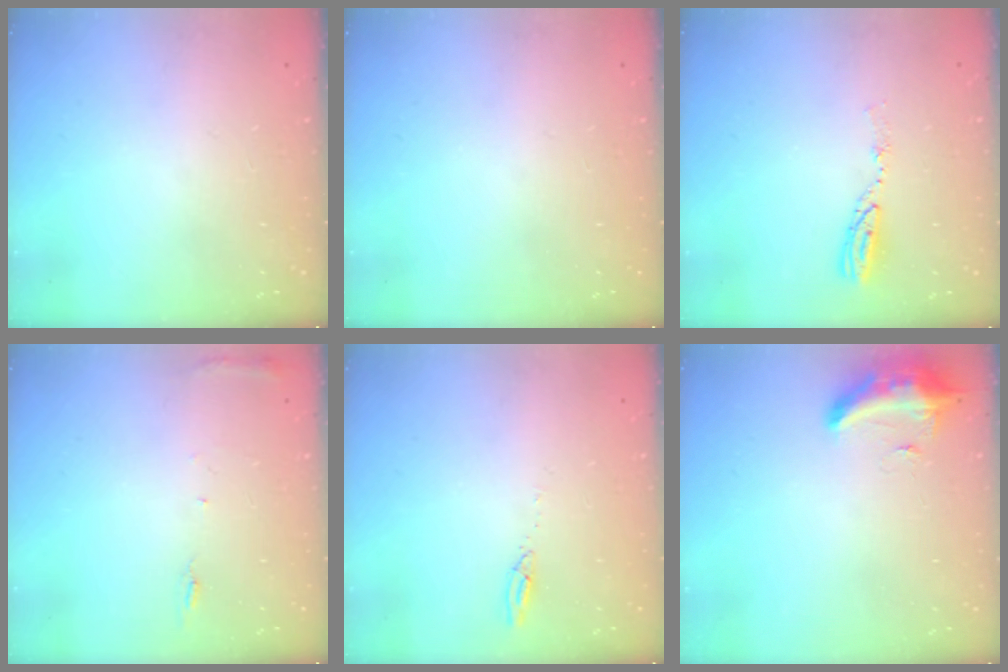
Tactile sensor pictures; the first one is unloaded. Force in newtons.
{"total": 0.0}
{"total": 5.2, "press": 5.2, "slide": 0.3}
{"total": 5.7, "press": 5.7, "slide": 0.6}
{"total": 2.7, "press": 2.7, "slide": 0.2}
{"total": 12.6, "press": 10.6, "slide": 6.9}